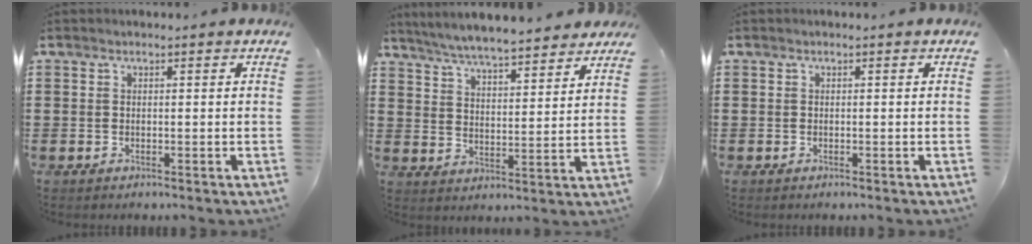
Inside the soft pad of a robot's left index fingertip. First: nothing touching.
{"total": 5.7, "force": [5.5, 0.0, 1.4], "torque": [-0.053, -0.030, 0.095]}
{"total": 0.0}